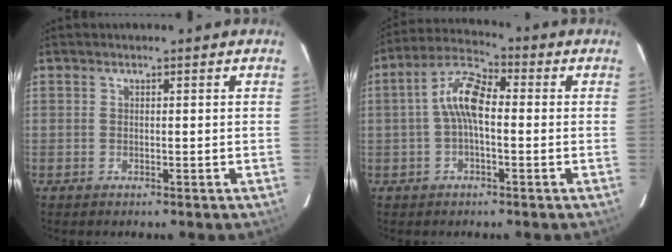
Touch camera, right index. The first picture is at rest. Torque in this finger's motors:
{"motor_torque": [0.63, -0.39, 0.76, 0.17]}